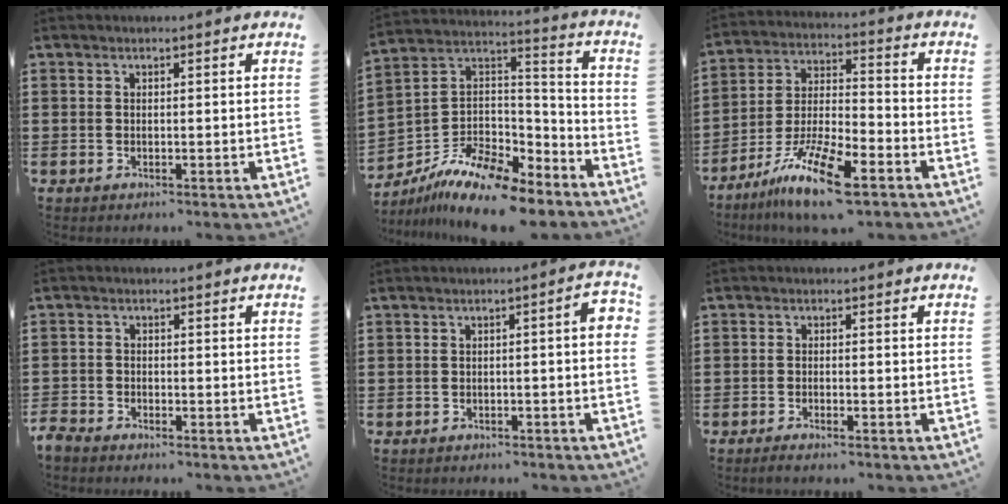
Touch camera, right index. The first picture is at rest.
{"total": 12.0, "force": [-9.4, 4.4, 6.0], "torque": [-0.122, 0.022, -0.181]}
{"total": 12.7, "force": [-8.8, 2.6, 8.9], "torque": [-0.185, 0.015, -0.167]}
{"total": 2.0, "force": [-1.9, 0.4, 0.0], "torque": [-0.013, -0.002, -0.045]}
{"total": 2.1, "force": [-1.4, 0.1, 1.6], "torque": [-0.028, 0.000, -0.028]}
{"total": 1.2, "force": [-1.0, -0.1, 0.6], "torque": [-0.010, -0.003, -0.019]}